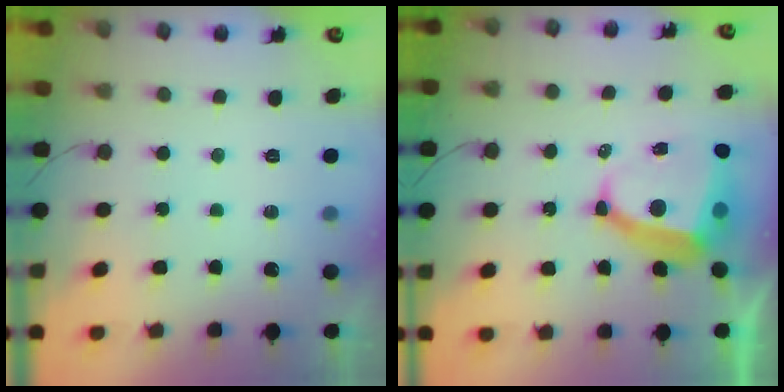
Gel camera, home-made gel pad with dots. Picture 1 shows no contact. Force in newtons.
{"total": 9.4, "press": 9.3, "slide": 0.9}